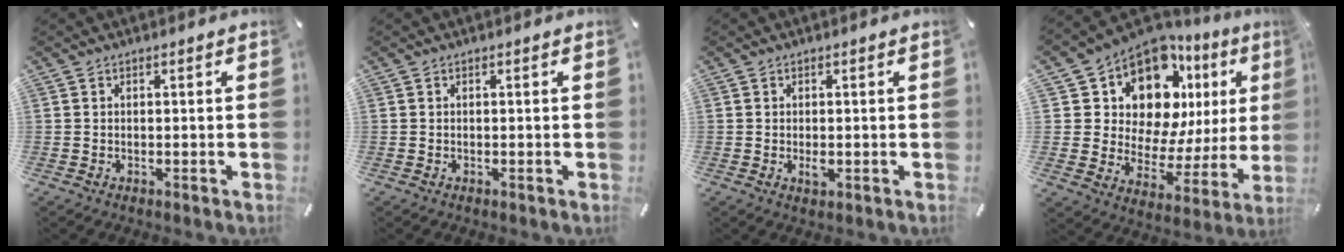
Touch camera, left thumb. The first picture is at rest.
{"total": 0.0}
{"total": 1.7, "force": [-0.2, 1.0, 1.4], "torque": [-0.025, -0.001, -0.003]}
{"total": 14.7, "force": [9.5, 9.1, 6.6], "torque": [-0.104, -0.094, 0.165]}